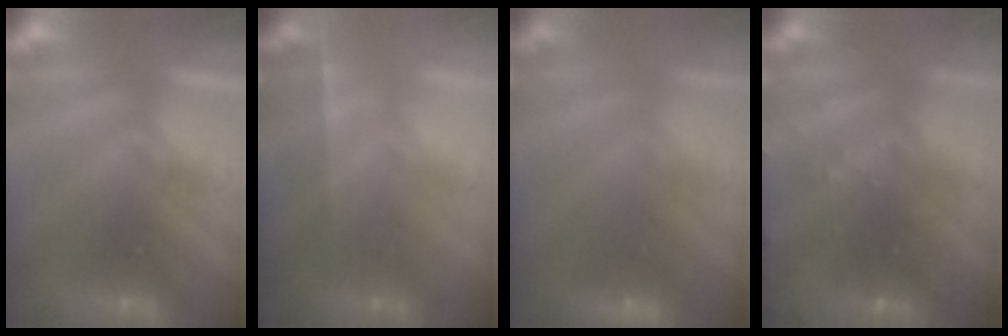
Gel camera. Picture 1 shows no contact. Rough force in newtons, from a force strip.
{"total": 1.8}
{"total": 2.4}
{"total": 8.9}